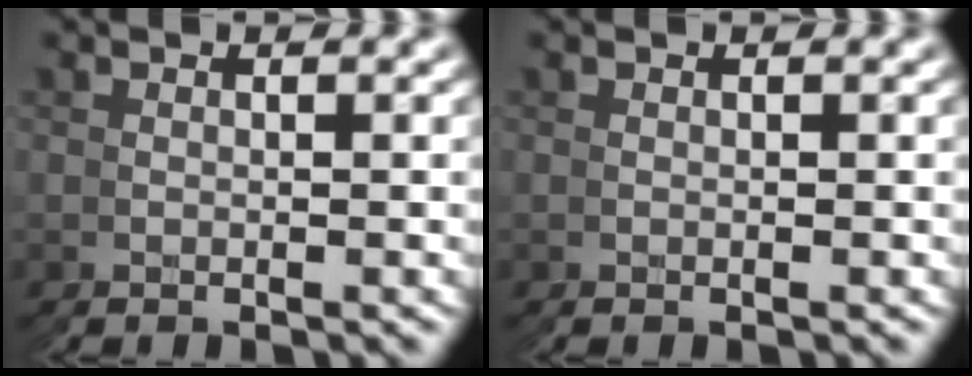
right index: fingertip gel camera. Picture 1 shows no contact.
{"total": 0.0}